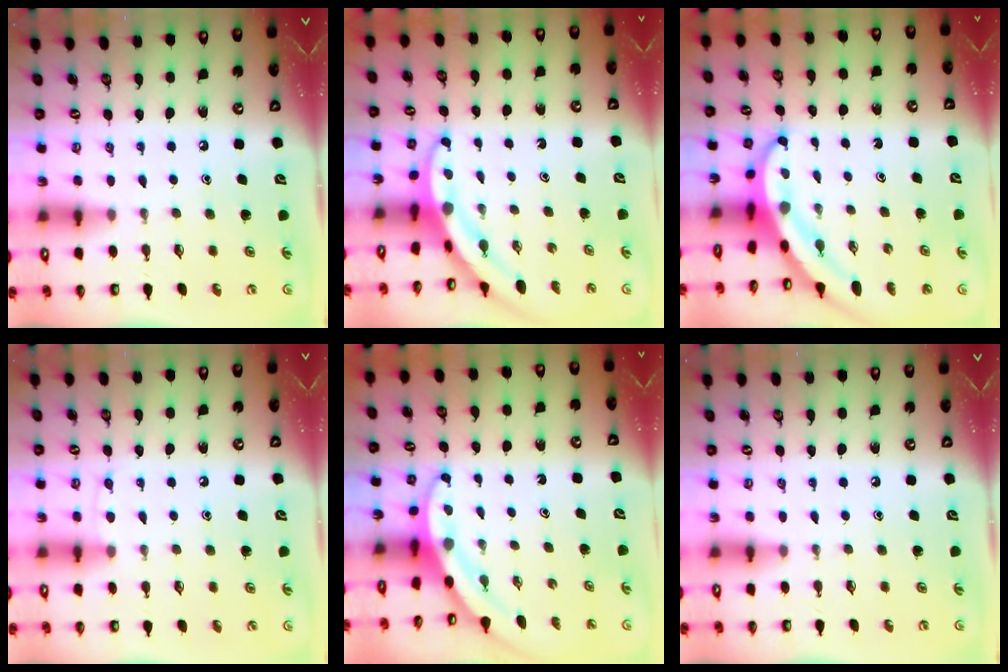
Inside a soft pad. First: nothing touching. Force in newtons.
{"total": 3.2, "press": 3.2, "slide": 0.3}
{"total": 5.7, "press": 5.7, "slide": 0.4}
{"total": 5.1, "press": 5.1, "slide": 0.7}
{"total": 3.5, "press": 3.5, "slide": 0.1}
{"total": 0.0}